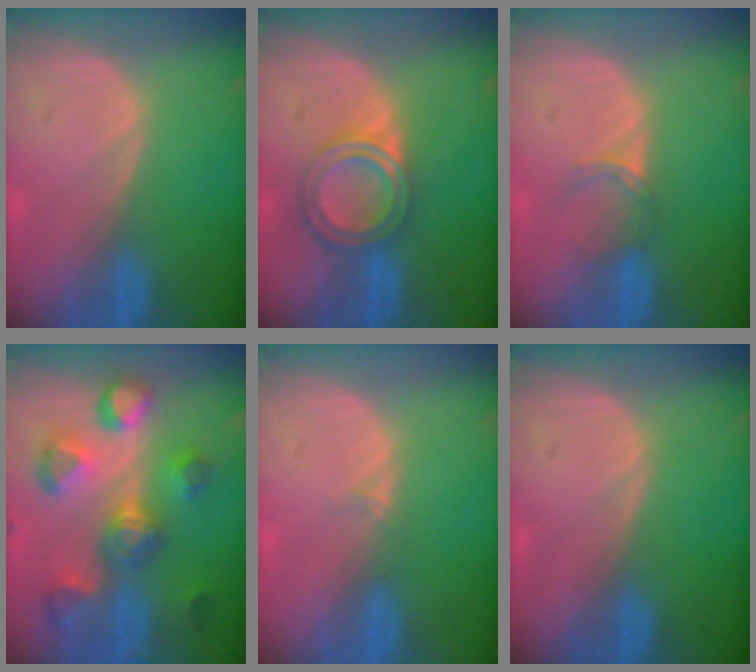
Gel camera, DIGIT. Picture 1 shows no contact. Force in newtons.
{"total": 6.1, "press": 5.5, "slide": 2.8}
{"total": 2.5, "press": 2.0, "slide": 1.4}
{"total": 9.5, "press": 9.4, "slide": 1.2}
{"total": 0.9, "press": 0.6, "slide": 0.7}
{"total": 0.0}